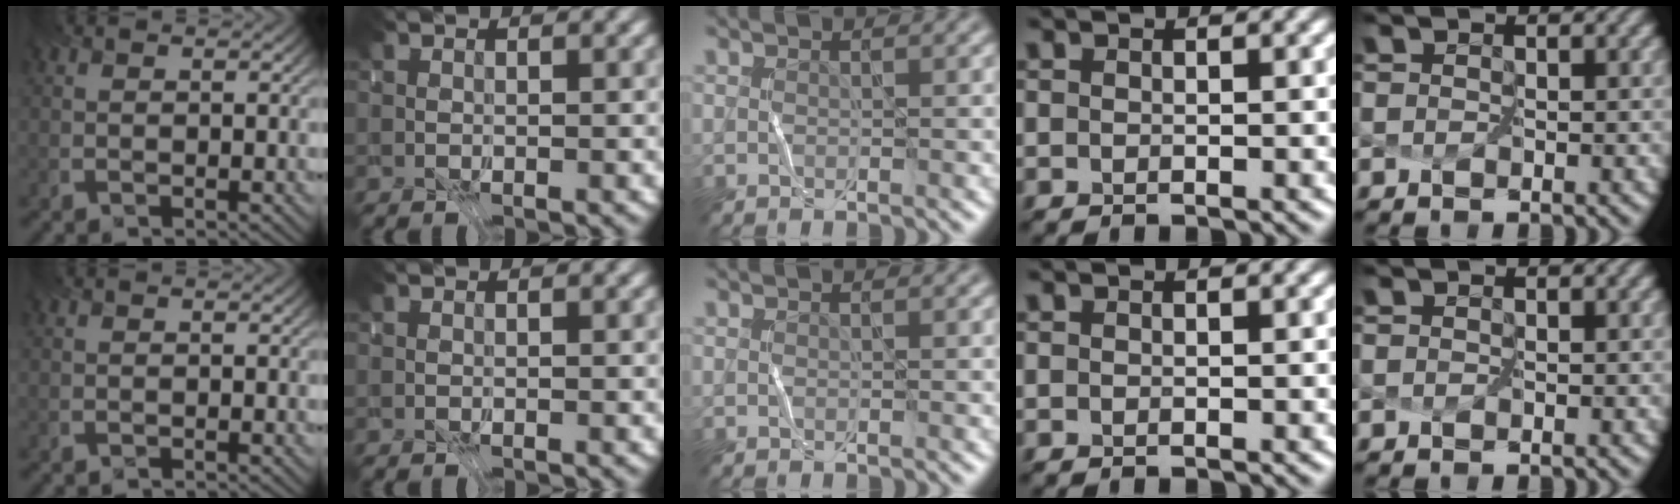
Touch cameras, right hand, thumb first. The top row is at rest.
{}